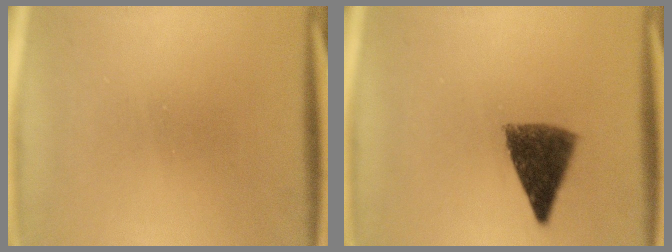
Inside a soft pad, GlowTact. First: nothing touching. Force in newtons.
{"total": 6.4}